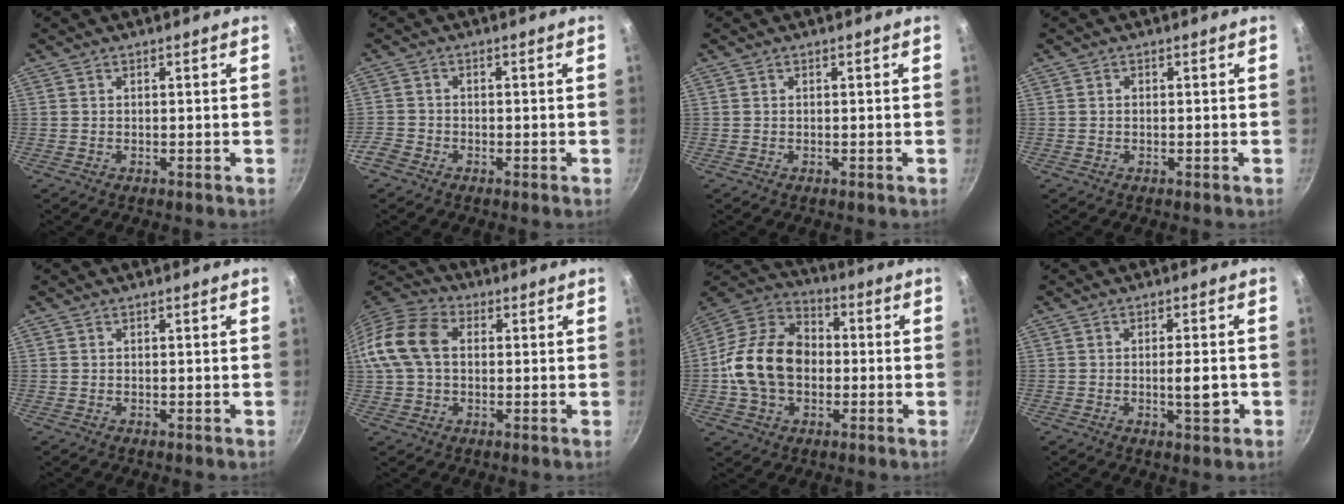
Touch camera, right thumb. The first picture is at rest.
{"total": 3.0, "force": [-2.1, 1.9, 1.0], "torque": [-0.024, 0.011, -0.046]}
{"total": 0.0}
{"total": 0.7, "force": [0.0, 0.5, 0.4], "torque": [-0.005, 0.004, -0.001]}
{"total": 0.0}
{"total": 13.6, "force": [1.5, 9.5, 9.5], "torque": [-0.172, 0.028, 0.013]}
{"total": 17.4, "force": [-1.4, 12.8, 11.7], "torque": [-0.182, 0.036, -0.040]}
{"total": 4.7, "force": [-1.0, 1.4, 4.3], "torque": [-0.050, 0.004, -0.015]}